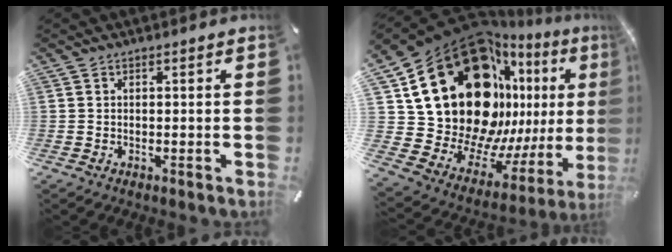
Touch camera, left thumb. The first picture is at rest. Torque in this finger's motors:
{"motor_torque": [1.99, 3.01, 2.77, 0.00, 0.77]}